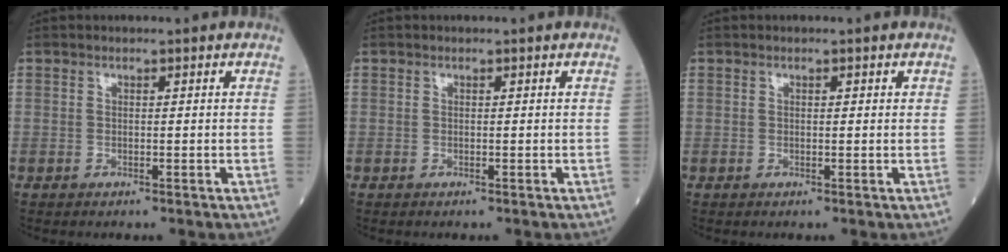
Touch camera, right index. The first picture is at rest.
{"total": 0.0}
{"total": 0.8, "force": [0.3, 0.4, 0.6], "torque": [-0.007, 0.001, 0.003]}